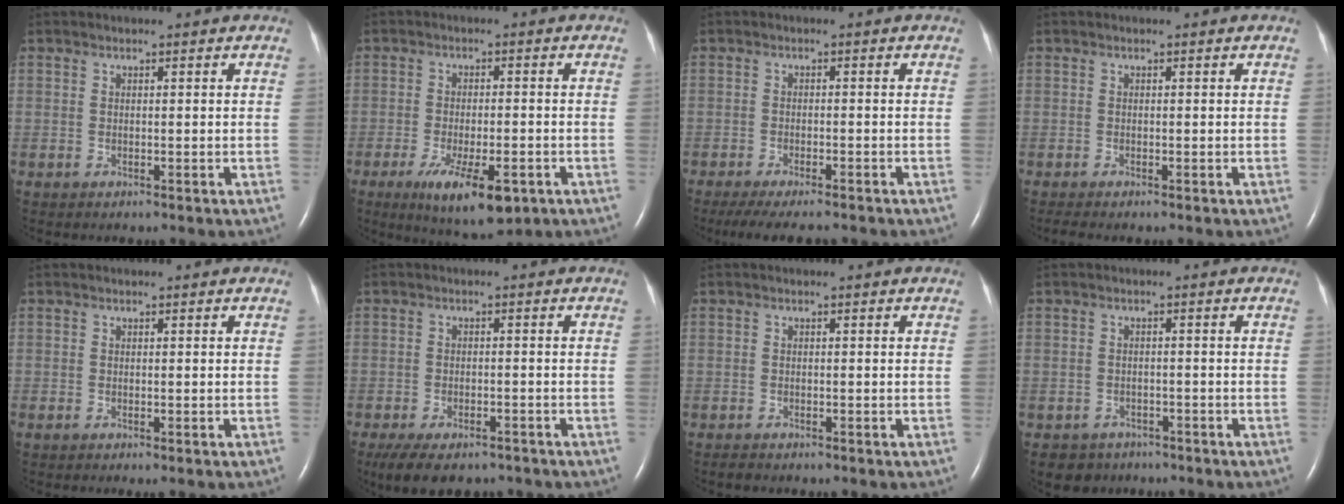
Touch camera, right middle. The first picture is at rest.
{"total": 10.0, "force": [-5.1, 2.9, 8.1], "torque": [-0.136, -0.019, -0.072]}
{"total": 9.4, "force": [-8.0, 1.6, 4.7], "torque": [-0.070, -0.017, -0.117]}
{"total": 1.0, "force": [-0.8, 0.0, 0.6], "torque": [-0.015, -0.004, -0.013]}
{"total": 0.0}
{"total": 9.6, "force": [-7.3, 4.1, 4.8], "torque": [-0.084, -0.008, -0.106]}
{"total": 0.7, "force": [-0.6, 0.2, 0.2], "torque": [-0.008, -0.001, -0.010]}
{"total": 3.6, "force": [-2.6, 2.5, -0.3], "torque": [-0.001, 0.007, -0.038]}